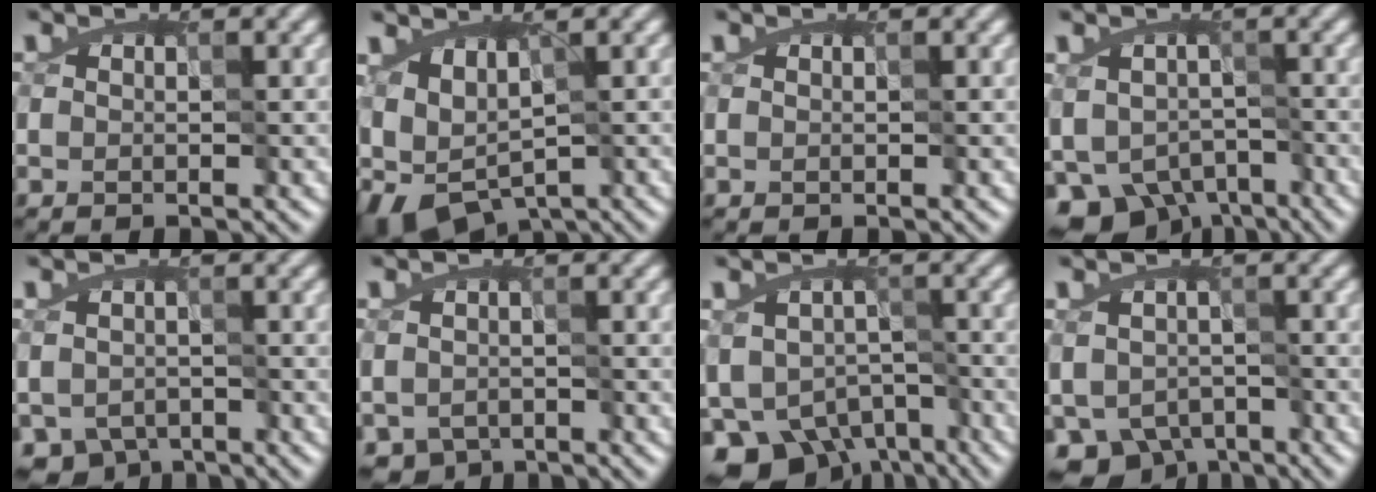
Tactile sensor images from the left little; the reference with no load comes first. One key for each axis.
{"total": 5.9, "fx": -2.5, "fy": 3.8, "fz": 3.7, "tx": -0.064, "ty": -0.014, "tz": -0.044}
{"total": 0.0}
{"total": 7.0, "fx": -4.3, "fy": 4.9, "fz": 2.6, "tx": -0.033, "ty": -0.022, "tz": -0.070}
{"total": 3.8, "fx": -1.8, "fy": 2.9, "fz": 1.5, "tx": -0.014, "ty": -0.012, "tz": -0.016}
{"total": 2.9, "fx": -1.3, "fy": 2.2, "fz": 1.3, "tx": -0.015, "ty": -0.007, "tz": -0.008}
{"total": 8.4, "fx": -5.5, "fy": 5.3, "fz": 3.3, "tx": -0.047, "ty": -0.016, "tz": -0.090}
{"total": 5.8, "fx": -3.3, "fy": 4.2, "fz": 2.3, "tx": -0.023, "ty": -0.022, "tz": -0.049}